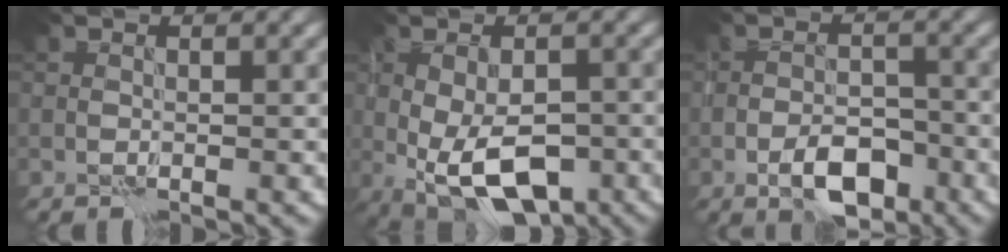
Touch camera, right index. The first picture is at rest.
{"total": 8.0, "force": [-2.9, 3.8, 6.4], "torque": [-0.124, -0.025, -0.033]}
{"total": 4.7, "force": [-2.6, 2.2, 3.2], "torque": [-0.049, 0.000, -0.043]}